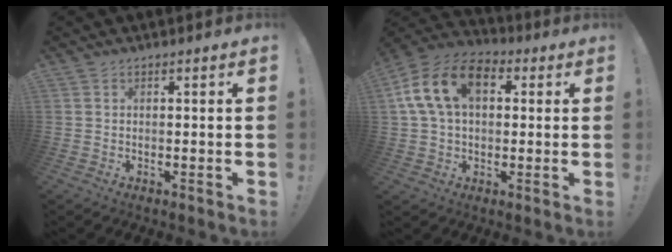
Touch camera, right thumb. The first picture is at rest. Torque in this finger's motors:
{"motor_torque": [1.01, 1.01, 1.05, -0.25, 0.16]}